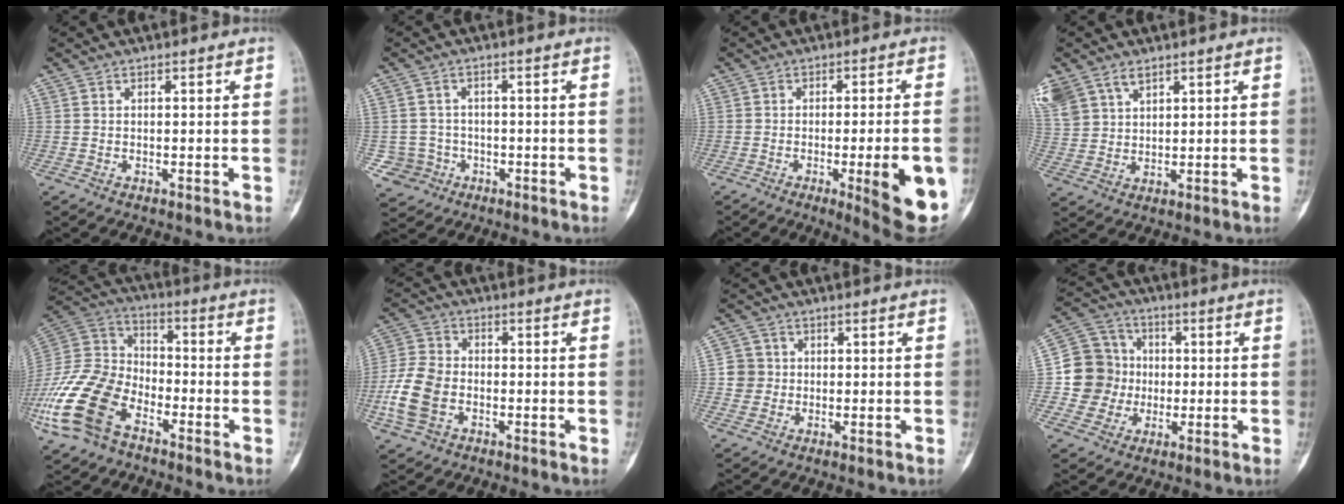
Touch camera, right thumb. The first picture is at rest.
{"total": 5.0, "force": [-1.6, 4.7, 0.0], "torque": [0.022, 0.017, -0.025]}
{"total": 14.3, "force": [-4.6, 3.1, 13.2], "torque": [-0.139, 0.001, -0.051]}
{"total": 13.0, "force": [7.1, 8.9, 6.2], "torque": [-0.161, 0.013, 0.151]}
{"total": 19.8, "force": [-9.8, 12.3, 12.0], "torque": [-0.254, 0.046, -0.194]}
{"total": 10.6, "force": [-2.7, 7.6, 6.8], "torque": [-0.146, 0.015, -0.058]}
{"total": 3.8, "force": [0.2, 3.8, 0.3], "torque": [0.023, 0.008, -0.002]}
{"total": 11.2, "force": [-0.5, 10.9, 2.7], "torque": [-0.009, 0.024, -0.013]}